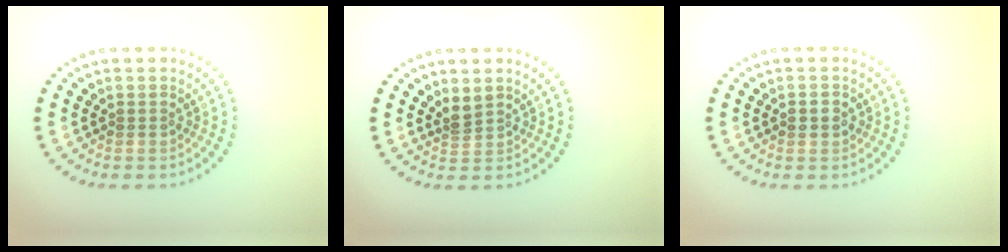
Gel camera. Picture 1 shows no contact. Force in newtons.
{"total": 1.7, "press": 1.2, "slide": 1.1}
{"total": 1.6, "press": 1.6, "slide": 0.1}